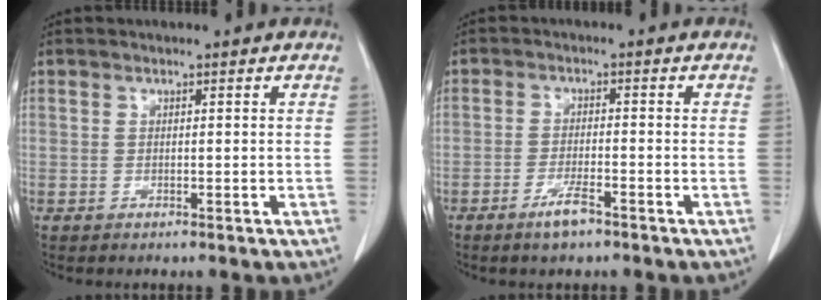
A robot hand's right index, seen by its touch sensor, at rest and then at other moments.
{"total": 3.7, "force": [-2.5, 0.6, 2.6], "torque": [-0.054, -0.004, -0.043]}